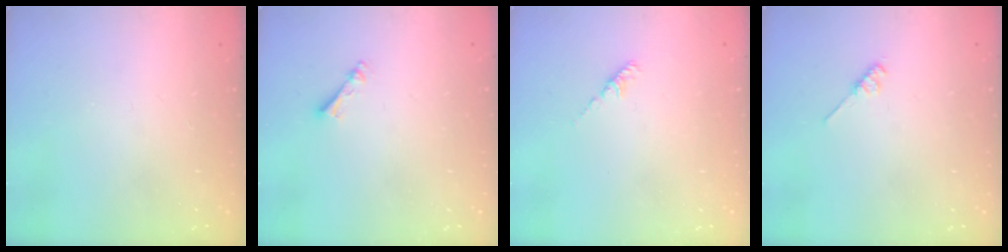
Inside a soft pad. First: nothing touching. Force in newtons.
{"total": 2.5, "press": 2.5, "slide": 0.4}
{"total": 2.2, "press": 2.1, "slide": 0.6}
{"total": 3.3, "press": 3.2, "slide": 0.5}